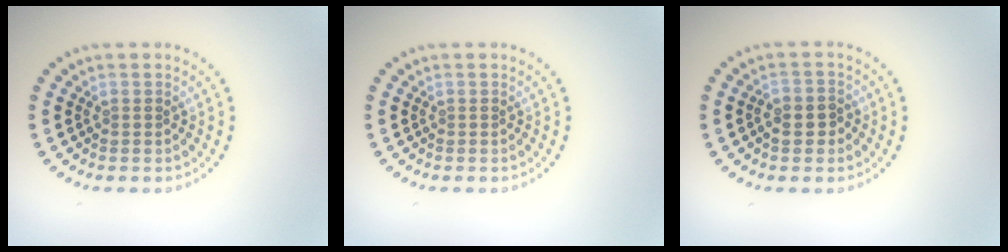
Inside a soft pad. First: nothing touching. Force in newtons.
{"total": 0.0}
{"total": 2.3, "press": 2.2, "slide": 0.7}